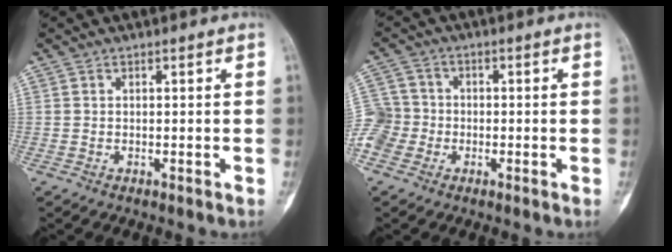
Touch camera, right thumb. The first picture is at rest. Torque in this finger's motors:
{"motor_torque": [-0.27, -0.51, 0.22, -0.18, 0.02]}